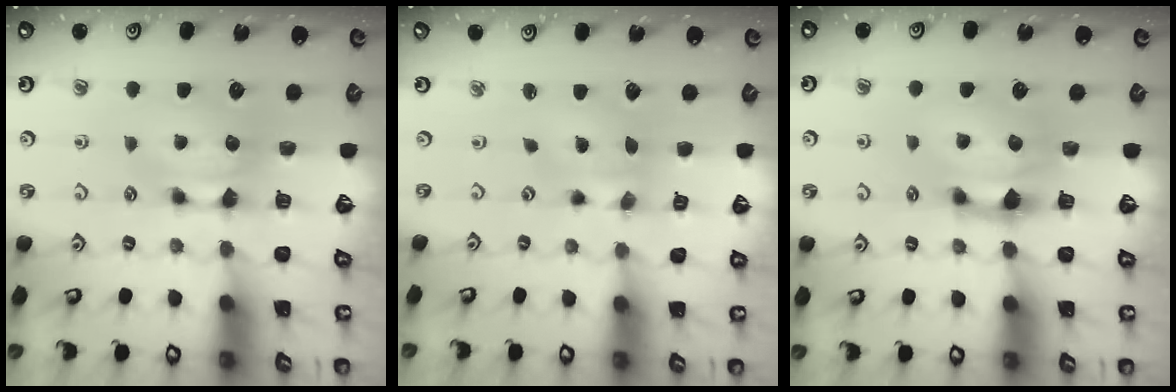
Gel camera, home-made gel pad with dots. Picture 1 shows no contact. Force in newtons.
{"total": 1.4, "press": 0.8, "slide": 1.2}
{"total": 2.5, "press": 2.0, "slide": 1.5}